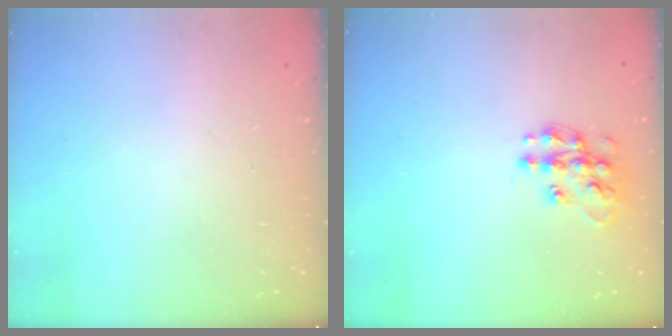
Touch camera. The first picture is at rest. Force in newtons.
{"total": 12.6, "press": 12.6, "slide": 0.8}